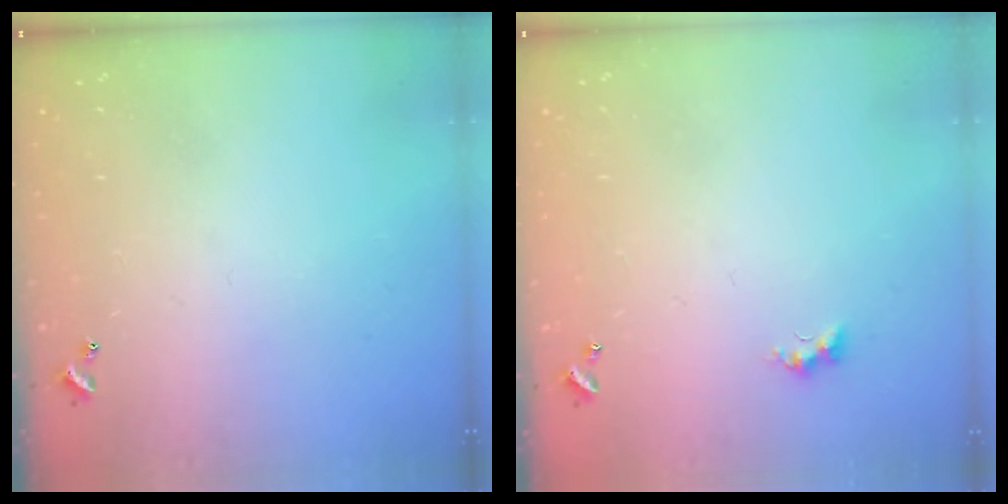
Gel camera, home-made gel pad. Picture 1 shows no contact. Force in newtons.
{"total": 2.7, "press": 2.6, "slide": 0.6}